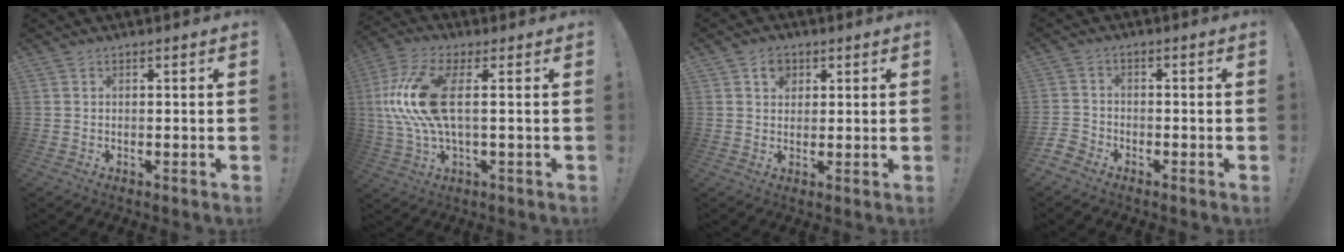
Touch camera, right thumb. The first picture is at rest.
{"total": 16.4, "force": [1.9, 6.0, 15.2], "torque": [-0.319, -0.009, 0.032]}
{"total": 4.1, "force": [1.8, 3.3, 1.6], "torque": [-0.014, -0.004, 0.029]}
{"total": 3.2, "force": [-2.4, 2.0, 0.7], "torque": [-0.021, 0.005, -0.048]}